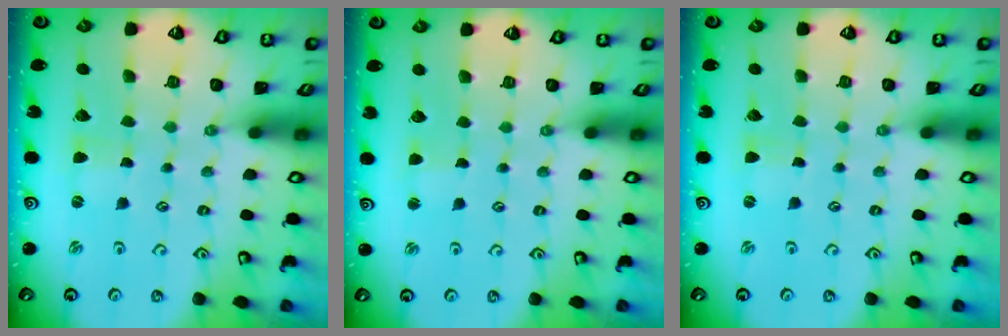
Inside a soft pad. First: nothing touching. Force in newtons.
{"total": 1.6, "press": 1.6, "slide": 0.3}
{"total": 0.0}